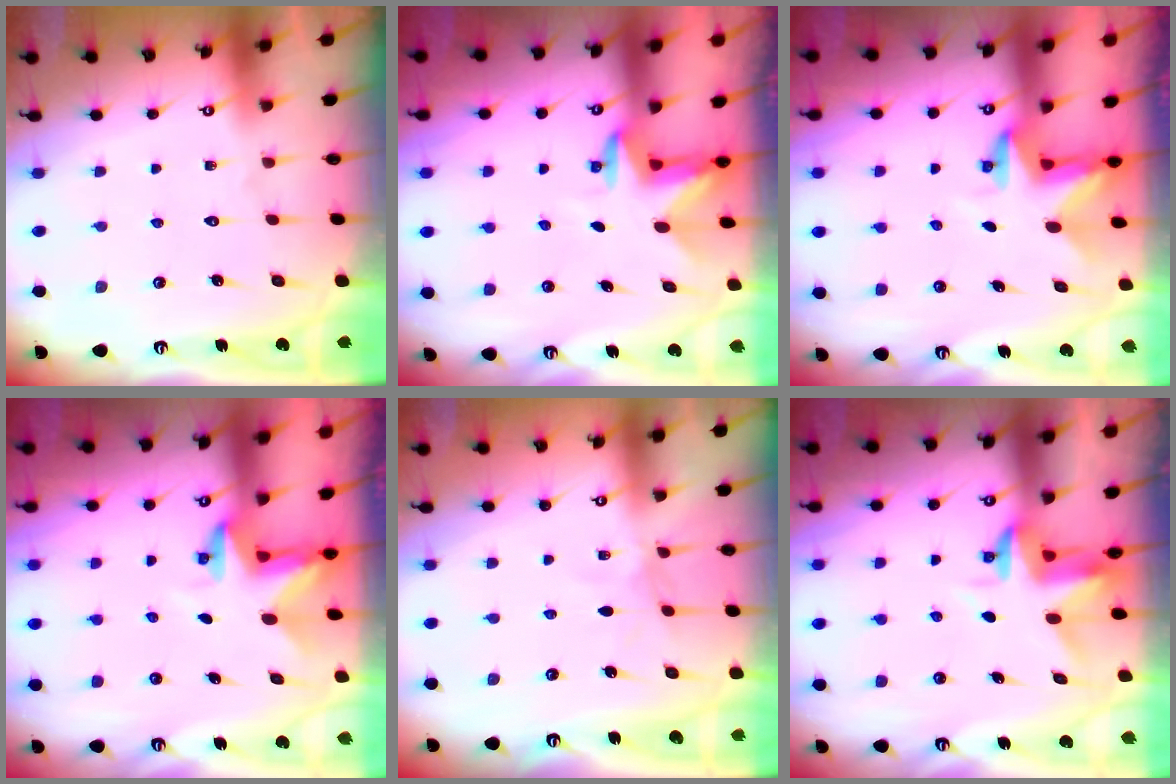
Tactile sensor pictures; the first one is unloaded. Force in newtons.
{"total": 2.9, "press": 2.8, "slide": 0.7}
{"total": 2.8, "press": 2.8, "slide": 0.2}
{"total": 2.8, "press": 2.8, "slide": 0.2}
{"total": 2.6, "press": 2.6, "slide": 0.4}
{"total": 3.4, "press": 3.4, "slide": 0.5}